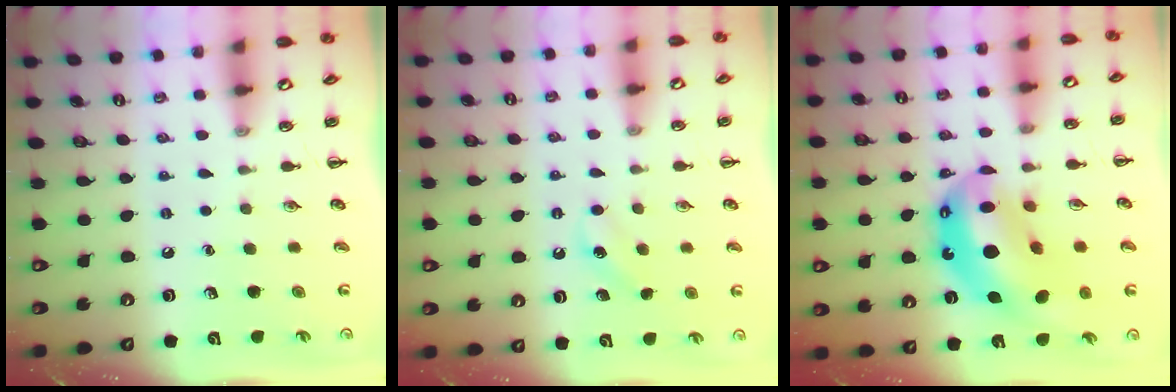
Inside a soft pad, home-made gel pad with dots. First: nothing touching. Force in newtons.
{"total": 6.3, "press": 6.0, "slide": 1.8}
{"total": 18.0, "press": 17.3, "slide": 5.0}